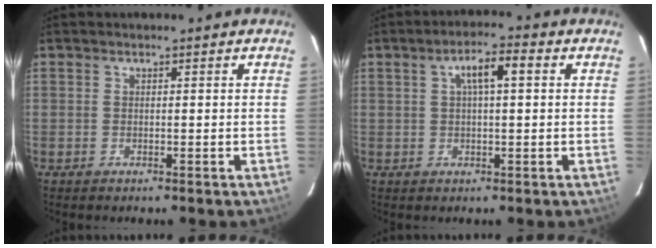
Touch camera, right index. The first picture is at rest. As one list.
[{"total": 5.3, "force": [1.5, 1.3, 5.0], "torque": [-0.088, 0.013, 0.028]}]